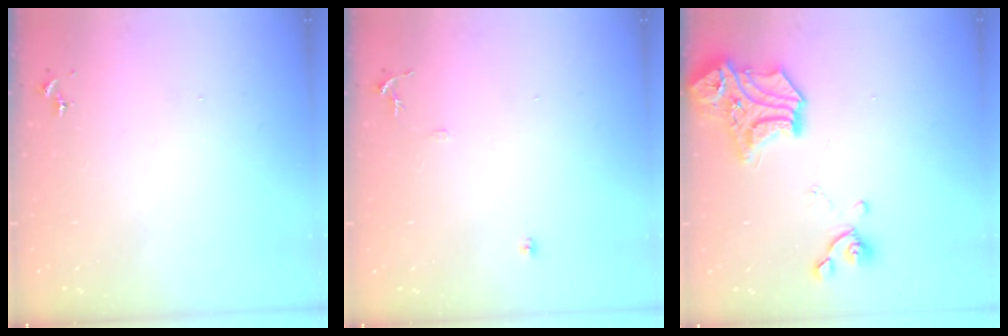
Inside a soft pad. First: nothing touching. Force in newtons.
{"total": 8.0, "press": 8.0, "slide": 0.8}
{"total": 19.1, "press": 19.1, "slide": 0.7}